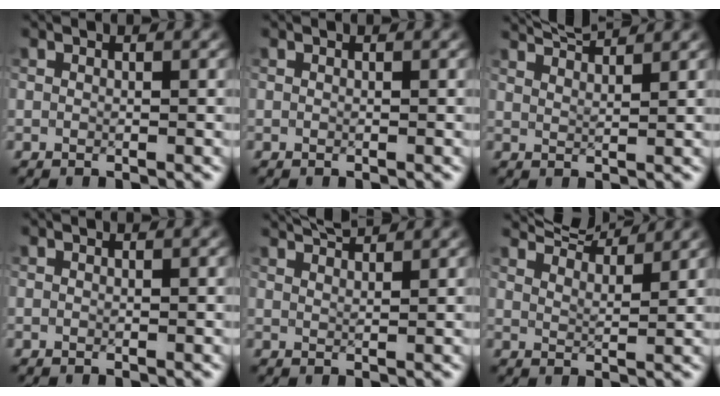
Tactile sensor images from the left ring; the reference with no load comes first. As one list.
[{"total": 0.0}, {"total": 4.2, "force": [3.8, 0.5, 1.5], "torque": [-0.016, 0.009, 0.052]}, {"total": 0.0}, {"total": 3.2, "force": [3.0, 0.4, 1.2], "torque": [-0.009, 0.007, 0.041]}, {"total": 5.4, "force": [5.1, 0.7, 1.7], "torque": [-0.026, 0.006, 0.070]}]